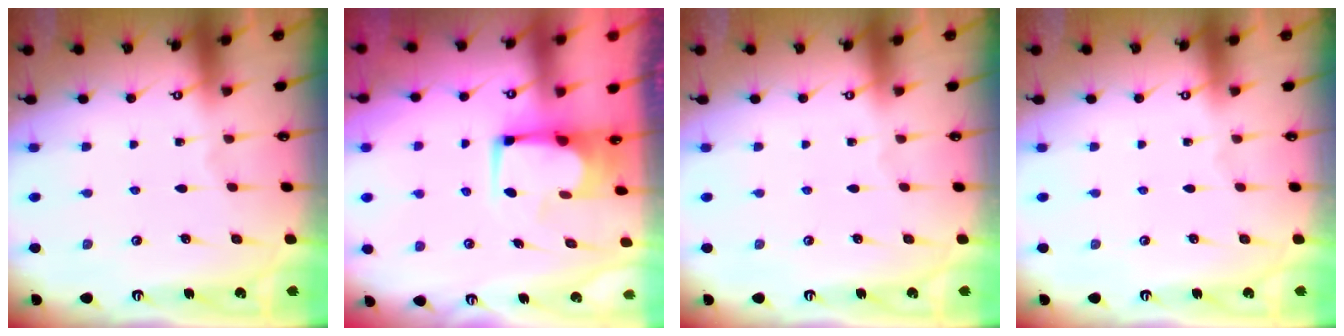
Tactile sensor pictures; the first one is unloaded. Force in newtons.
{"total": 3.8, "press": 3.7, "slide": 0.4}
{"total": 0.0}
{"total": 0.0}